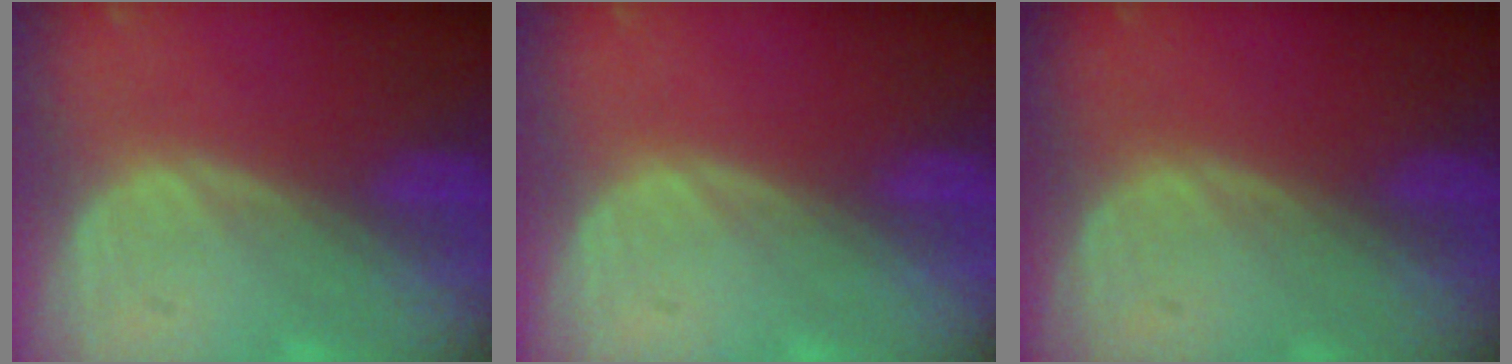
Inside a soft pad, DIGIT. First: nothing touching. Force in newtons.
{"total": 0.0}
{"total": 0.0}